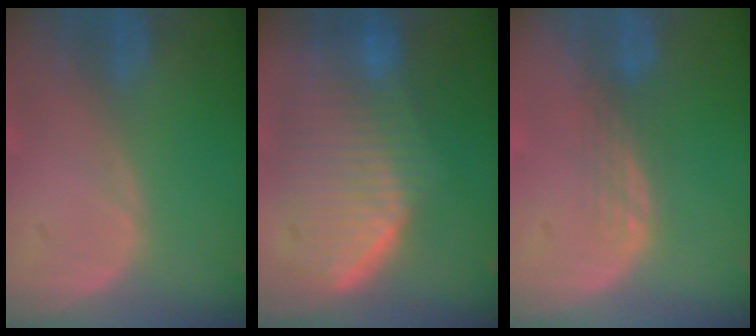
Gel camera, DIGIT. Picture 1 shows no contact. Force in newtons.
{"total": 10.0, "press": 9.0, "slide": 4.4}
{"total": 3.0, "press": 2.5, "slide": 1.7}